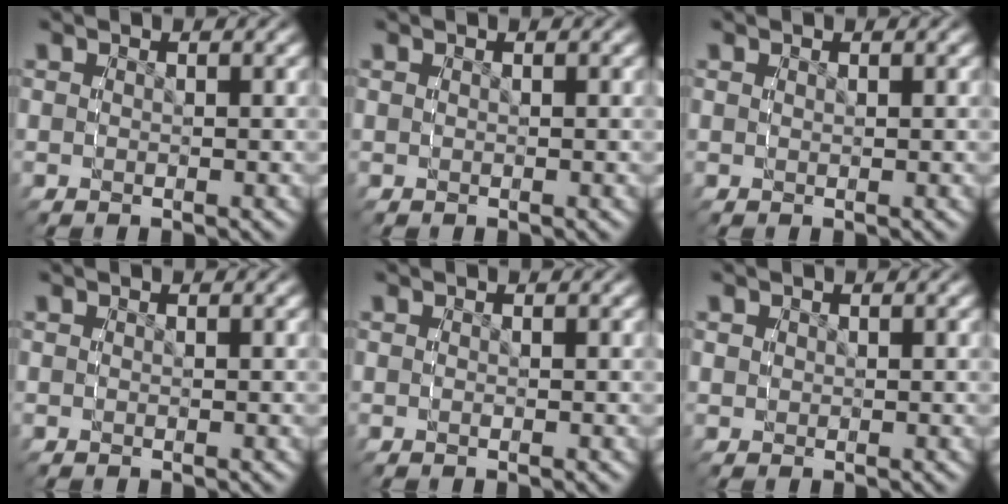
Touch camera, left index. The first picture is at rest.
{"total": 0.0}
{"total": 0.0}
{"total": 0.0}
{"total": 0.0}
{"total": 0.8, "force": [0.3, 0.7, 0.2], "torque": [-0.007, -0.004, 0.009]}